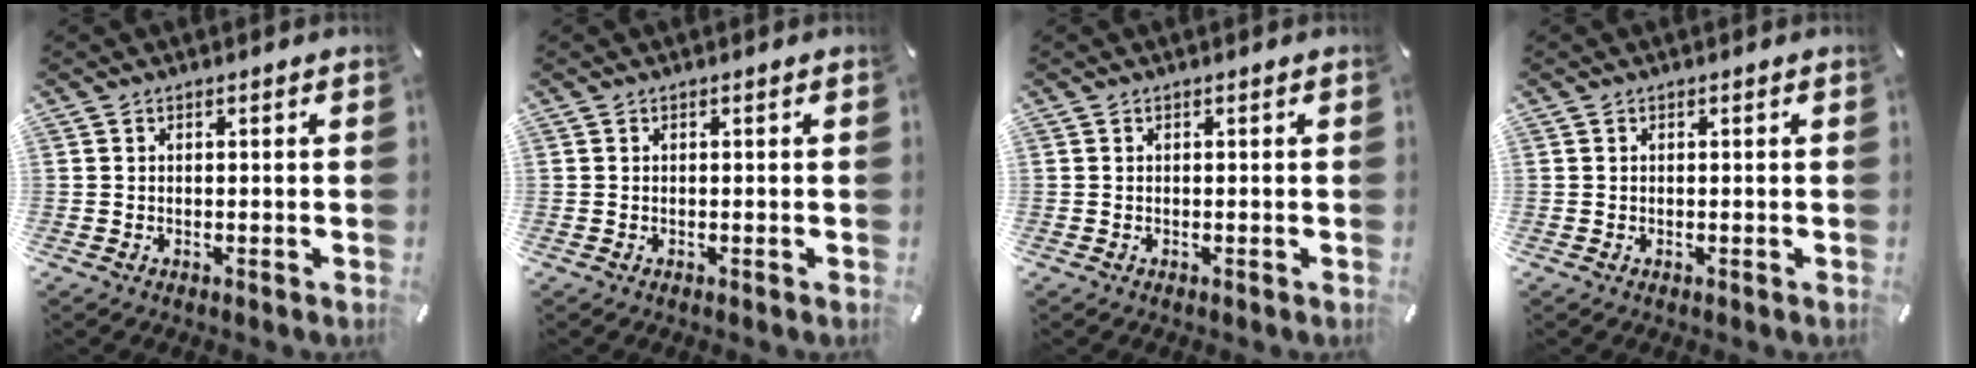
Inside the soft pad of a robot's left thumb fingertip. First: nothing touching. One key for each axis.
{"total": 0.0}
{"total": 0.0}
{"total": 0.0}